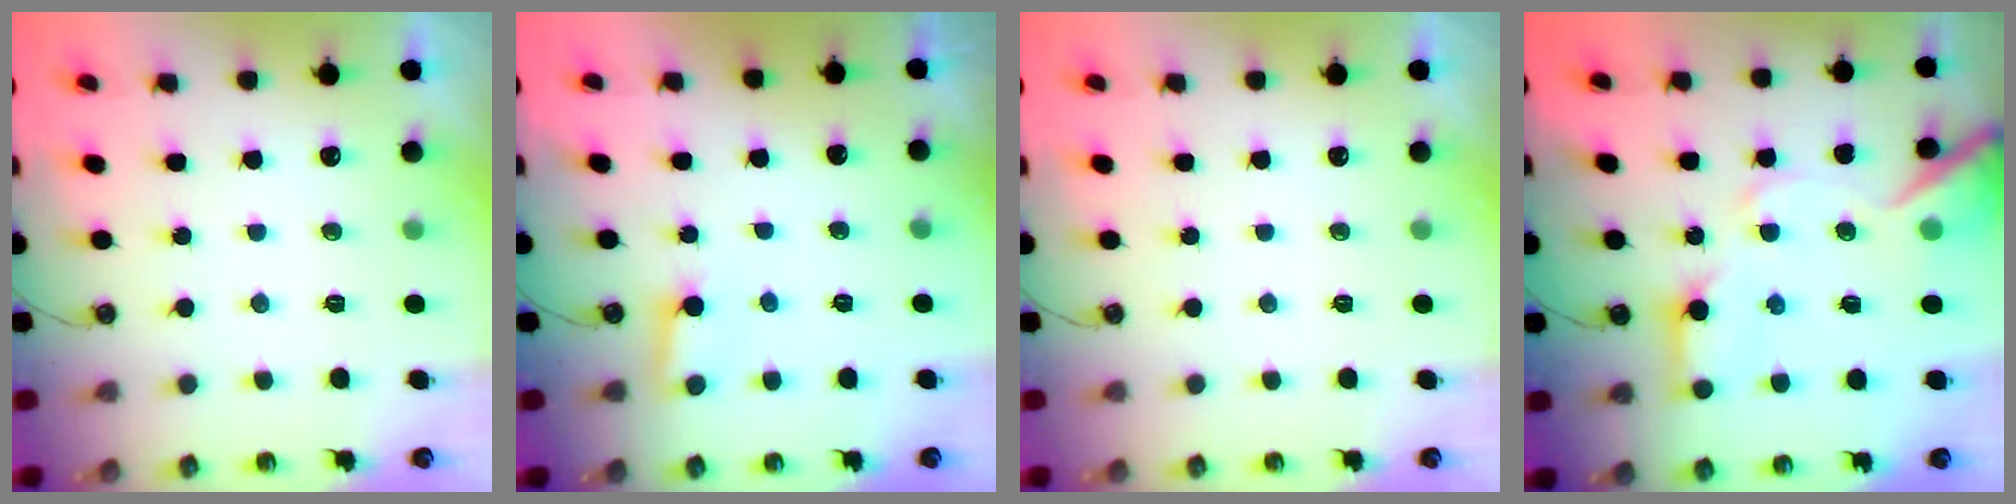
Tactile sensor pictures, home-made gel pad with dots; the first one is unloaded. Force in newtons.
{"total": 5.6, "press": 5.6, "slide": 0.7}
{"total": 0.0}
{"total": 14.8, "press": 14.7, "slide": 1.9}